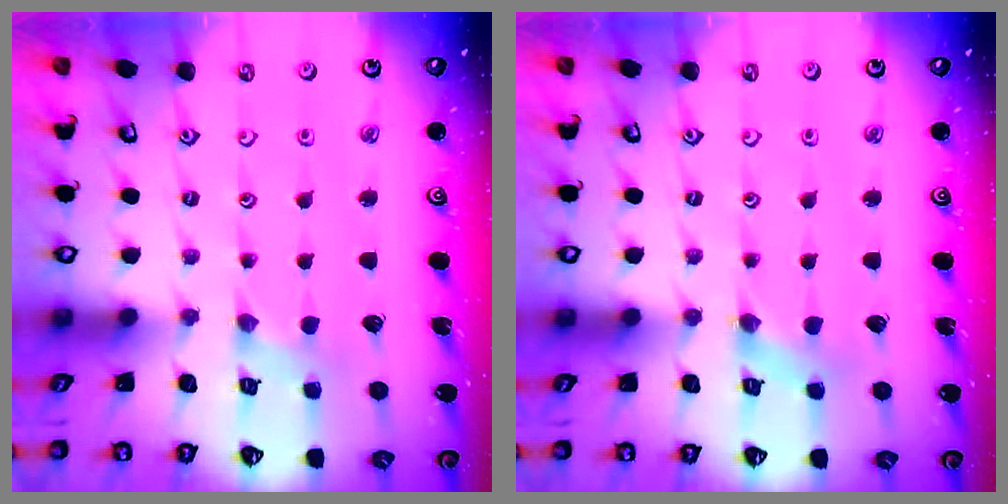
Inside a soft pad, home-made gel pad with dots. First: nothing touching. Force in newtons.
{"total": 1.0, "press": 1.0, "slide": 0.3}